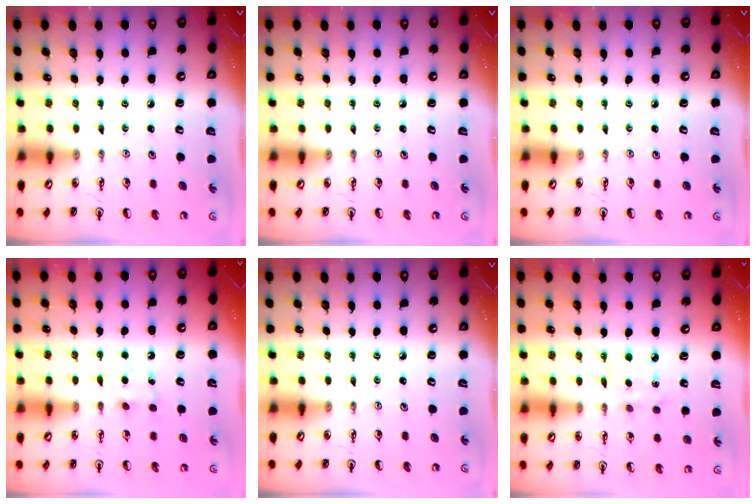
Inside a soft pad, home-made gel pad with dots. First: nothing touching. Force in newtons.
{"total": 0.0}
{"total": 0.0}
{"total": 5.5, "press": 5.4, "slide": 0.8}
{"total": 0.0}
{"total": 3.8, "press": 3.8, "slide": 0.4}